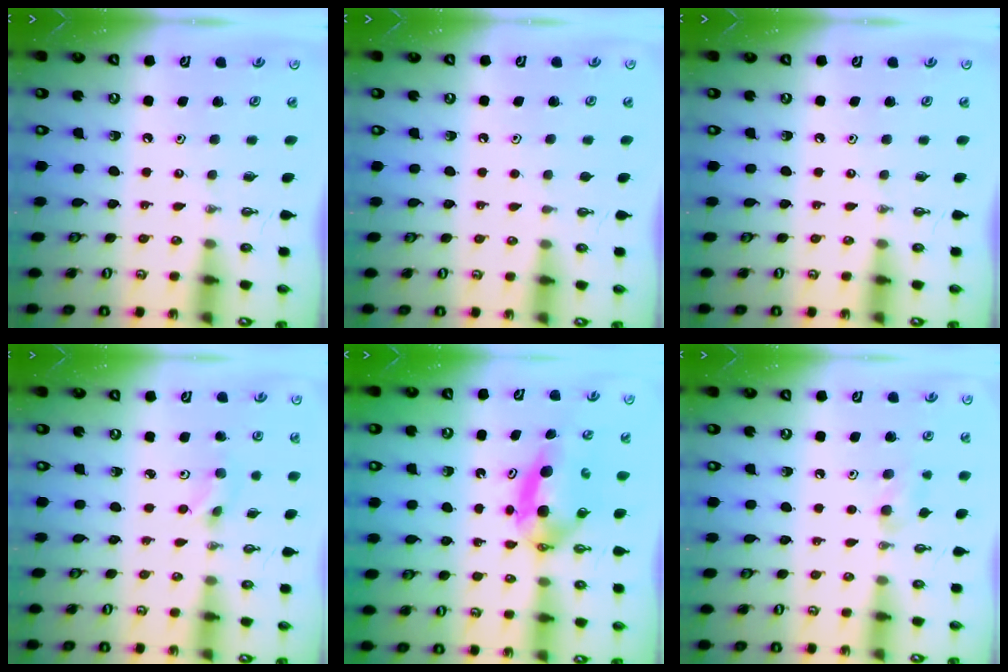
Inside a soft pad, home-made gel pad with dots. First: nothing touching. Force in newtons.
{"total": 0.5, "press": 0.0, "slide": 0.5}
{"total": 0.0}
{"total": 2.4, "press": 2.4, "slide": 0.1}
{"total": 6.1, "press": 5.5, "slide": 2.6}
{"total": 7.3, "press": 6.9, "slide": 2.3}